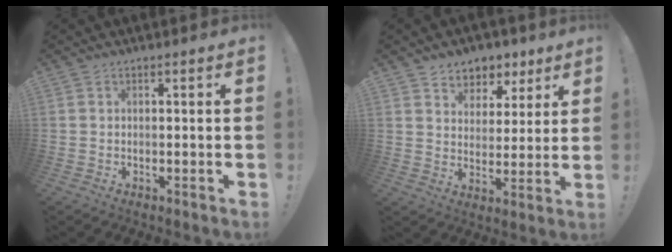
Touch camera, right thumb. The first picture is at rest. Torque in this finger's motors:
{"motor_torque": [-0.07, 0.12, 0.38, 0.46, 0.00]}